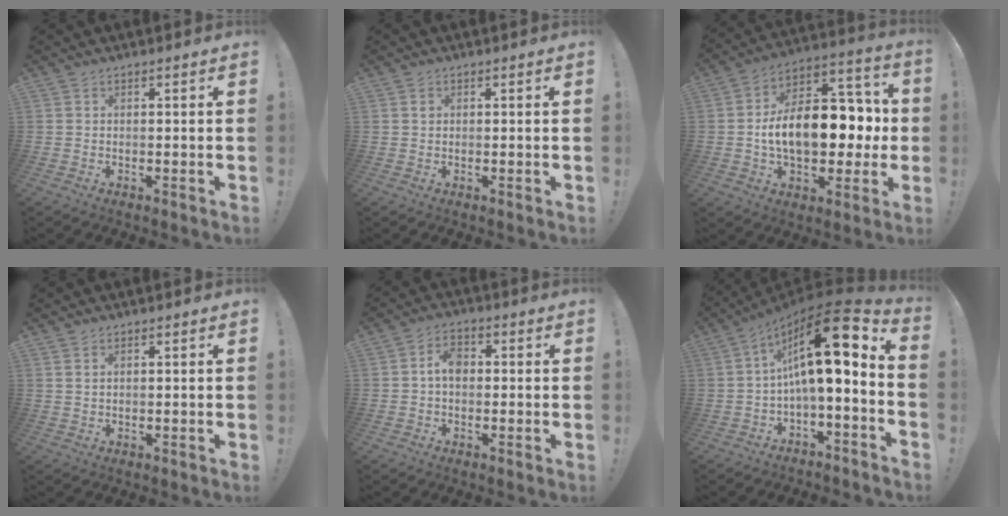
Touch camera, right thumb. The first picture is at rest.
{"total": 0.7, "force": [0.2, 0.6, 0.2], "torque": [-0.001, 0.001, 0.002]}
{"total": 19.1, "force": [-1.5, 11.6, 15.1], "torque": [-0.248, 0.014, -0.019]}
{"total": 1.2, "force": [0.8, 0.5, 0.7], "torque": [-0.013, -0.002, 0.015]}
{"total": 5.5, "force": [0.1, 3.7, 4.1], "torque": [-0.058, 0.009, 0.000]}
{"total": 18.9, "force": [4.5, 5.2, 17.6], "torque": [-0.295, -0.028, 0.071]}